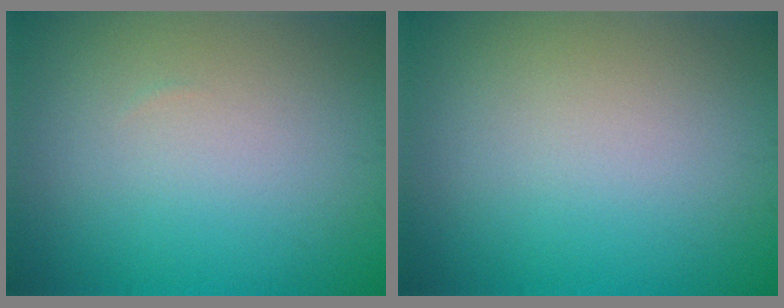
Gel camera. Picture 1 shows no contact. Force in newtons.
{"total": 0.0}